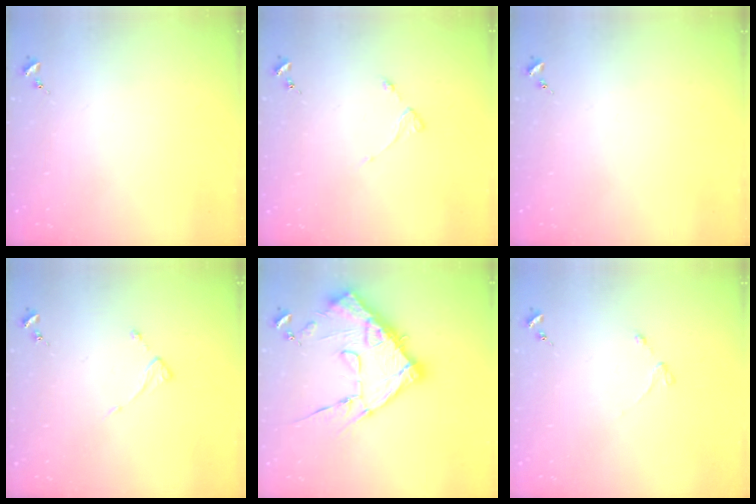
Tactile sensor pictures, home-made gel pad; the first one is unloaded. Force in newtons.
{"total": 2.8, "press": 2.7, "slide": 0.5}
{"total": 0.0}
{"total": 4.1, "press": 4.0, "slide": 0.4}
{"total": 19.4, "press": 19.4, "slide": 1.0}
{"total": 3.0, "press": 2.9, "slide": 0.5}